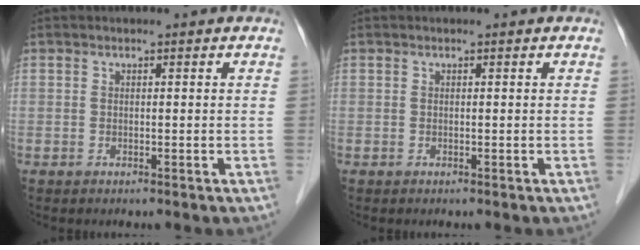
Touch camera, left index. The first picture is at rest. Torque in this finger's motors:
{"motor_torque": [-0.07, 0.07, 0.00, 0.00]}